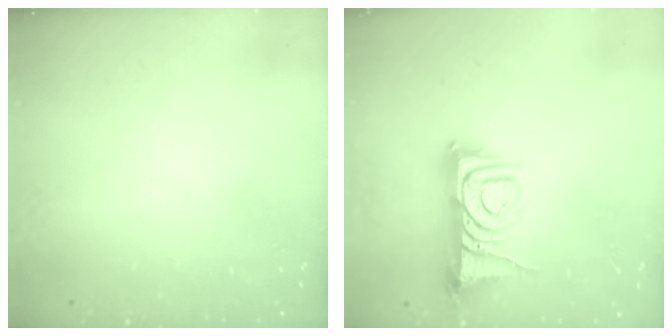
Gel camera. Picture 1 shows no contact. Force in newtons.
{"total": 9.4, "press": 9.4, "slide": 1.1}